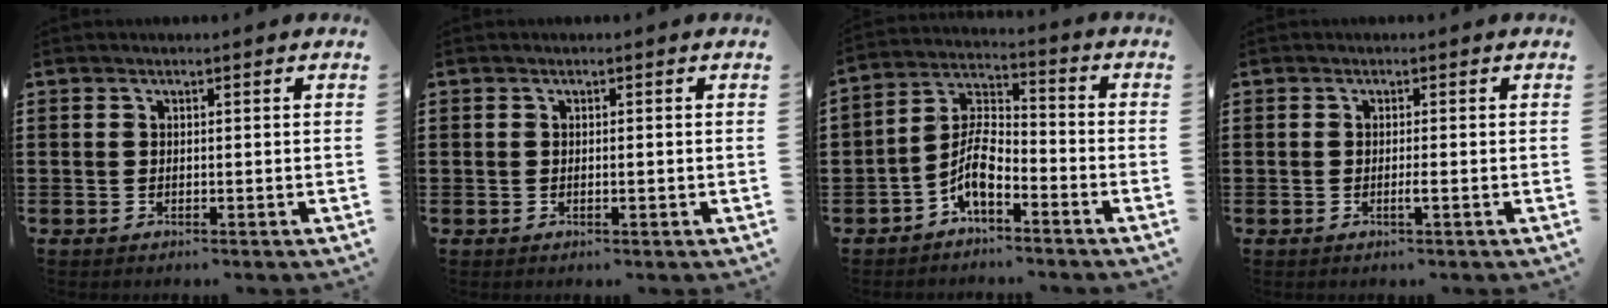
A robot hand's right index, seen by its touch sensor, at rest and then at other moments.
{"total": 0.6, "force": [-0.1, -0.1, 0.6], "torque": [-0.012, -0.008, 0.001]}
{"total": 6.7, "force": [-4.0, 2.8, 4.6], "torque": [-0.110, 0.001, -0.082]}
{"total": 1.2, "force": [-0.4, -0.1, 1.1], "torque": [-0.026, -0.005, -0.011]}